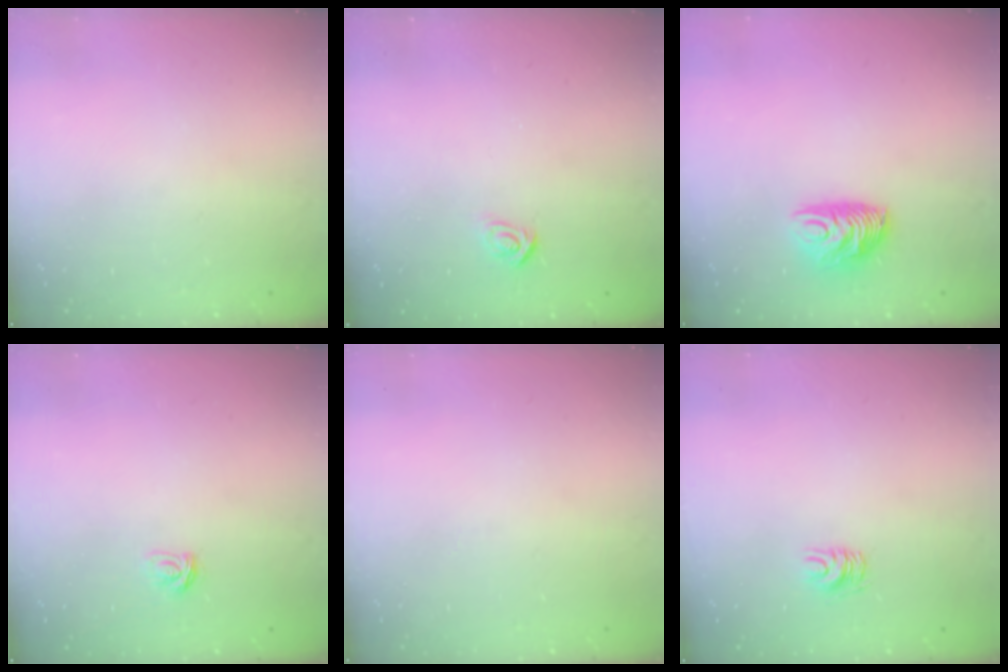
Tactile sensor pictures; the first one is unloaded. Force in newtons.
{"total": 3.0, "press": 2.9, "slide": 0.4}
{"total": 9.0, "press": 9.0, "slide": 0.6}
{"total": 3.1, "press": 3.1, "slide": 0.4}
{"total": 0.0}
{"total": 4.5, "press": 4.4, "slide": 0.5}